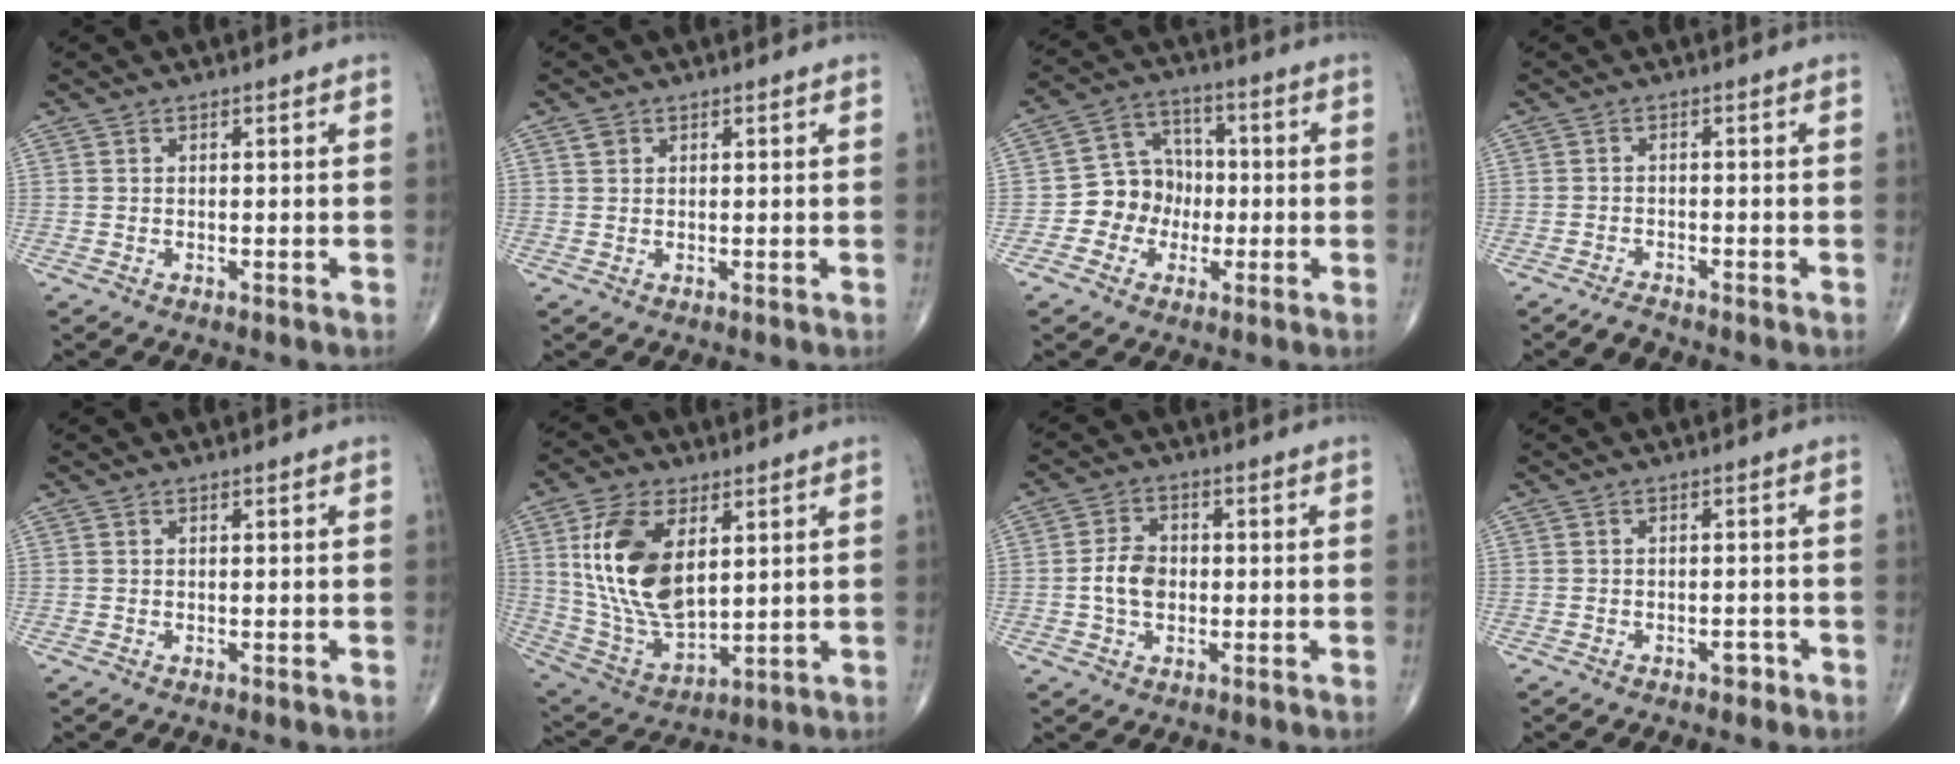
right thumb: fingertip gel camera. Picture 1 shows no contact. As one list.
[{"total": 1.4, "force": [0.7, 1.1, 0.5], "torque": [-0.003, 0.001, 0.012]}, {"total": 8.9, "force": [-1.9, 8.0, 3.6], "torque": [-0.017, 0.034, -0.043]}, {"total": 1.7, "force": [-1.7, 0.3, 0.3], "torque": [-0.010, 0.004, -0.032]}, {"total": 0.0}, {"total": 18.1, "force": [4.9, 9.8, 14.4], "torque": [-0.269, -0.023, 0.104]}, {"total": 5.6, "force": [-0.6, 4.0, 3.8], "torque": [-0.062, 0.011, -0.016]}, {"total": 1.8, "force": [-1.3, 1.0, 0.8], "torque": [-0.004, 0.008, -0.018]}]